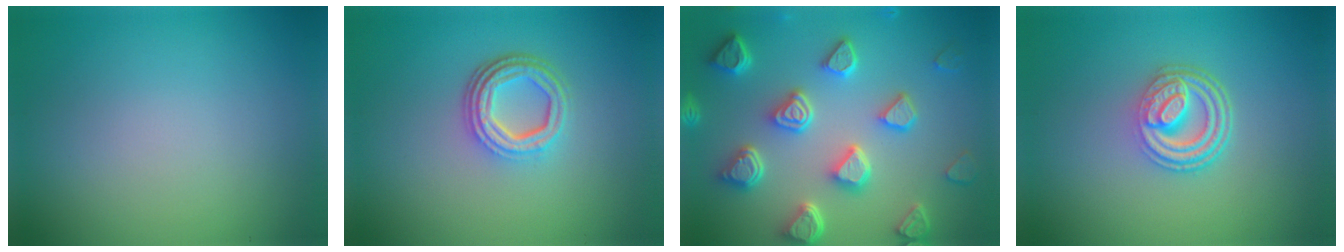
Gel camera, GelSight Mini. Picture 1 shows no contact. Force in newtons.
{"total": 4.3, "press": 3.3, "slide": 2.9}
{"total": 7.1, "press": 5.5, "slide": 4.4}
{"total": 4.8, "press": 3.4, "slide": 3.3}